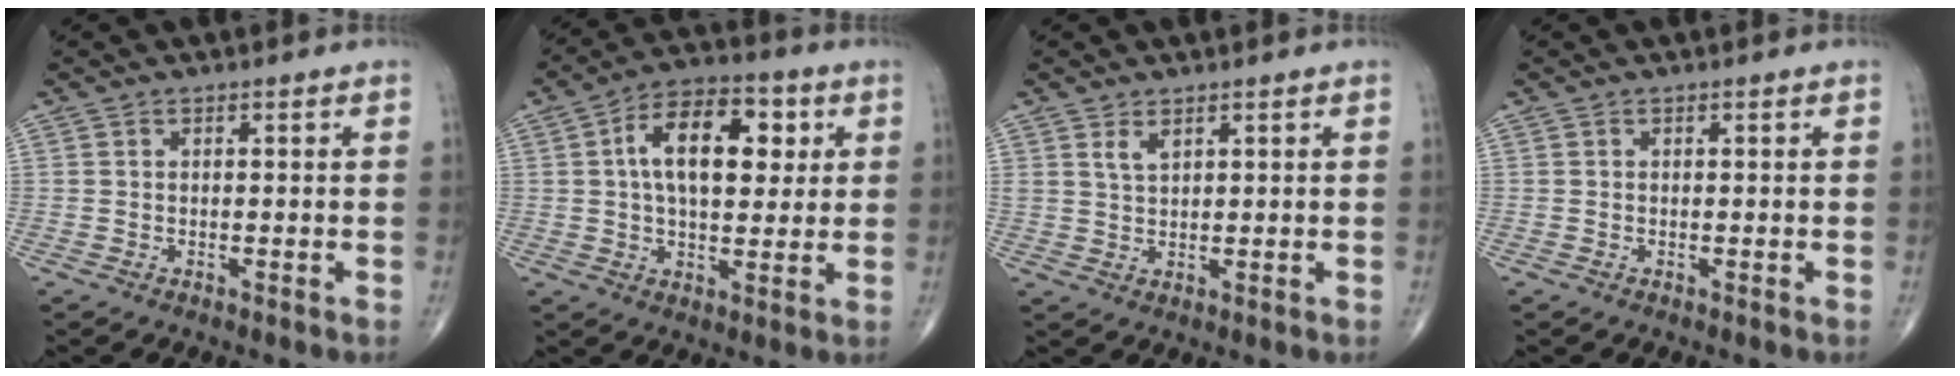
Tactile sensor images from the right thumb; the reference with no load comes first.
{"total": 14.8, "force": [3.3, 8.1, 11.9], "torque": [-0.166, 0.011, 0.047]}
{"total": 2.2, "force": [1.6, 1.3, 0.9], "torque": [-0.005, -0.013, 0.032]}
{"total": 0.0}